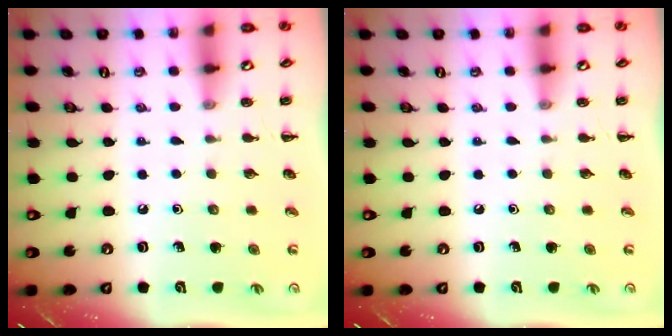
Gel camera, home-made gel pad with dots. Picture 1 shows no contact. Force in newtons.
{"total": 0.0}